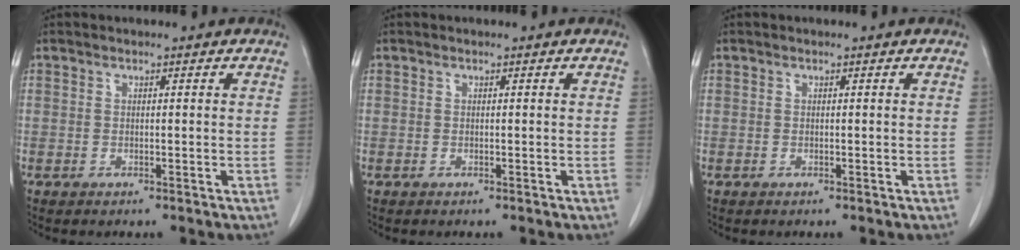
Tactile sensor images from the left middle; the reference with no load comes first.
{"total": 0.0}
{"total": 0.0}